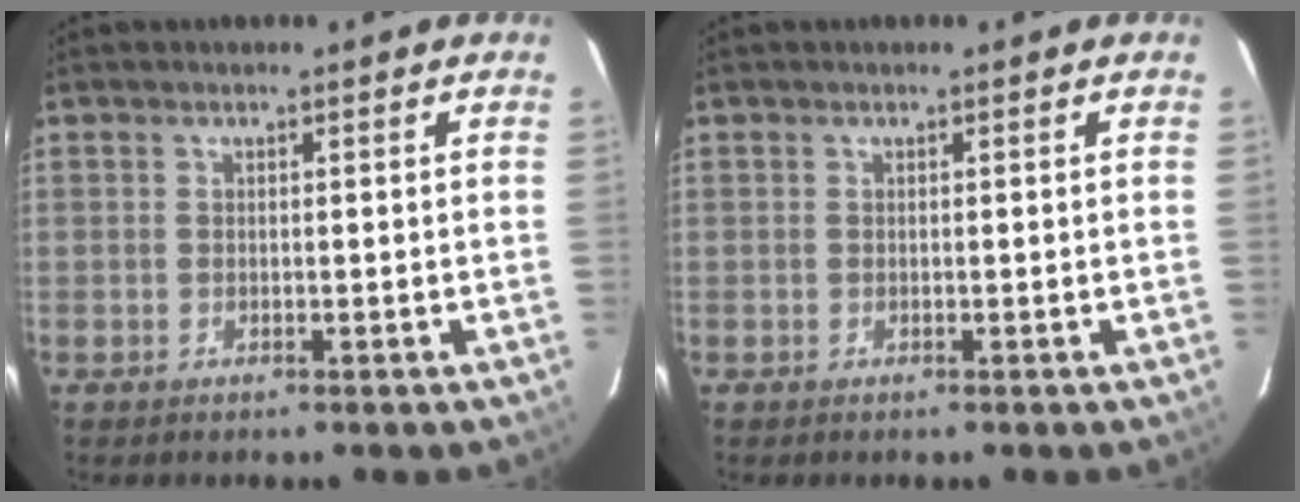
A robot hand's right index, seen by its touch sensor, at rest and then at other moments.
{"total": 0.0}